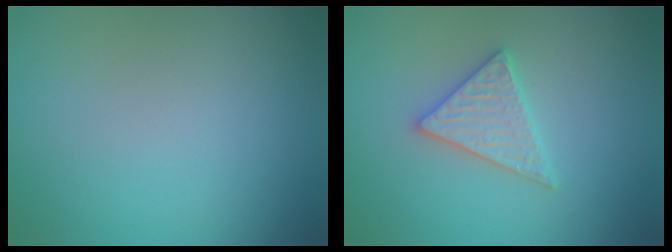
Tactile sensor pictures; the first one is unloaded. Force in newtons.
{"total": 3.3, "press": 3.3, "slide": 0.5}